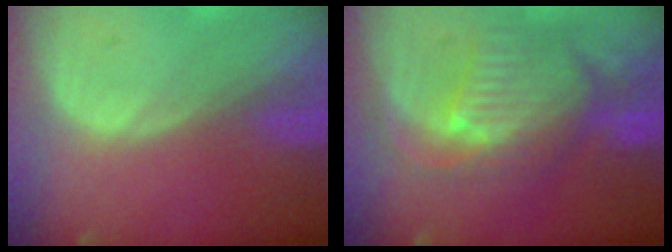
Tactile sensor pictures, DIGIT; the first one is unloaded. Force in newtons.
{"total": 10.5, "press": 9.3, "slide": 4.8}